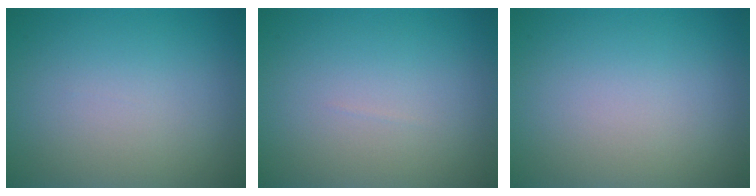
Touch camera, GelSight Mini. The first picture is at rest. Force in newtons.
{"total": 0.0}
{"total": 0.0}